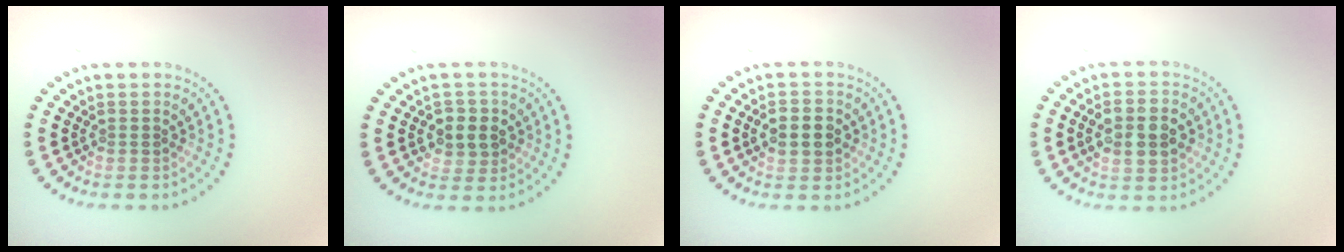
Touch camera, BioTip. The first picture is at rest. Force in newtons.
{"total": 2.7, "press": 2.6, "slide": 0.7}
{"total": 3.8, "press": 3.8, "slide": 0.2}
{"total": 4.4, "press": 4.3, "slide": 0.4}